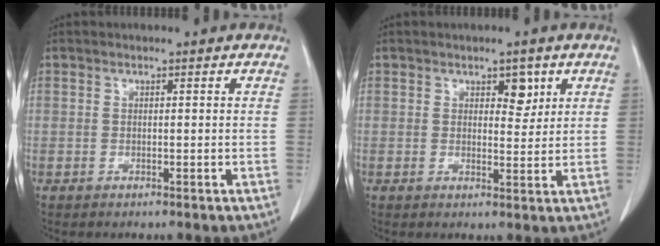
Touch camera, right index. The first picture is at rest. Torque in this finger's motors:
{"motor_torque": [0.24, 0.25, 0.09, 0.03]}